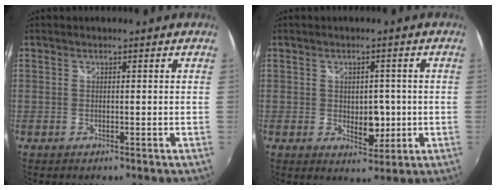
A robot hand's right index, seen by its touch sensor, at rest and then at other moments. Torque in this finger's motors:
{"motor_torque": [-1.01, 1.13, 0.07, 0.05]}